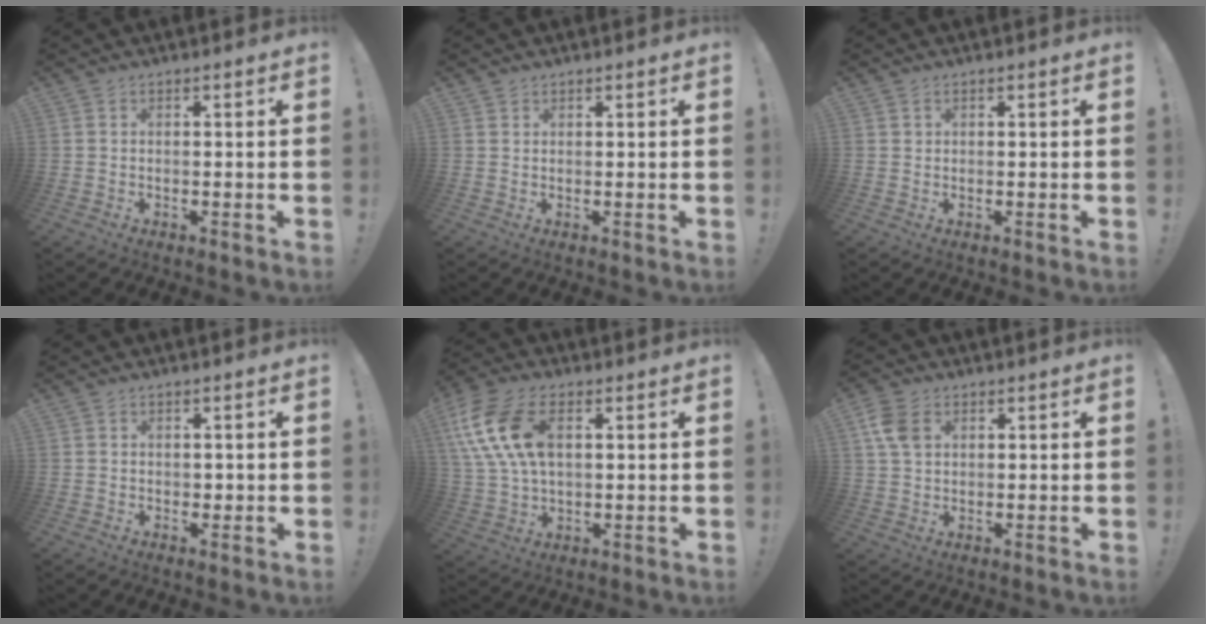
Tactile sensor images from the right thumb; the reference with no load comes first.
{"total": 0.8, "force": [0.7, 0.4, 0.1], "torque": [-0.002, -0.002, 0.014]}
{"total": 0.8, "force": [0.5, 0.6, 0.1], "torque": [0.002, -0.001, 0.008]}
{"total": 1.1, "force": [0.2, 1.1, 0.3], "torque": [0.001, 0.000, 0.002]}
{"total": 16.9, "force": [5.2, 10.3, 12.3], "torque": [-0.252, -0.002, 0.097]}
{"total": 7.5, "force": [2.5, 5.2, 4.8], "torque": [-0.099, 0.004, 0.050]}